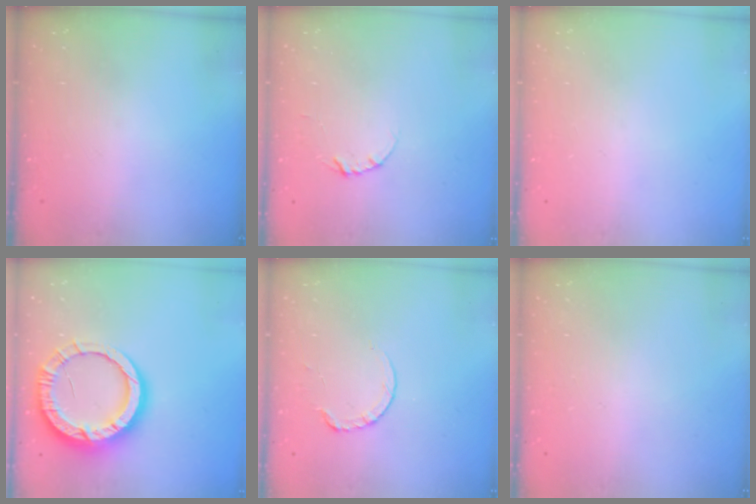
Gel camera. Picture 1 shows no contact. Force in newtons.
{"total": 3.4, "press": 3.4, "slide": 0.3}
{"total": 0.0}
{"total": 15.6, "press": 15.5, "slide": 1.6}
{"total": 5.9, "press": 5.9, "slide": 0.5}
{"total": 2.6, "press": 2.6, "slide": 0.2}